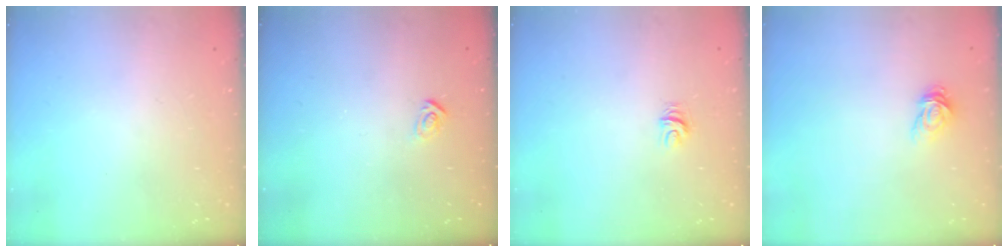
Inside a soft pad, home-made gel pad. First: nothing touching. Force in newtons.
{"total": 2.9, "press": 2.9, "slide": 0.3}
{"total": 3.7, "press": 3.7, "slide": 0.4}
{"total": 3.8, "press": 3.8, "slide": 0.4}